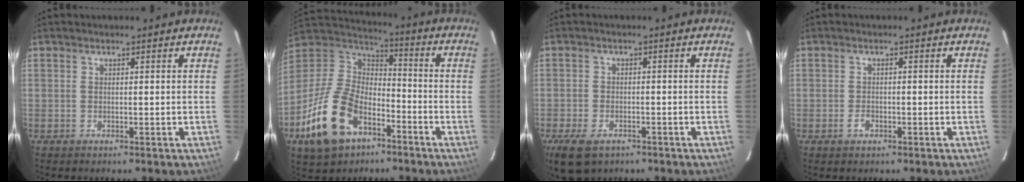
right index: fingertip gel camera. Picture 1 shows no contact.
{"total": 20.7, "force": [-10.1, 12.8, 12.8], "torque": [-0.292, -0.003, -0.171]}
{"total": 7.9, "force": [-4.9, 4.5, 4.3], "torque": [-0.109, -0.020, -0.083]}
{"total": 1.7, "force": [-0.9, 1.2, 0.8], "torque": [-0.016, 0.001, -0.014]}